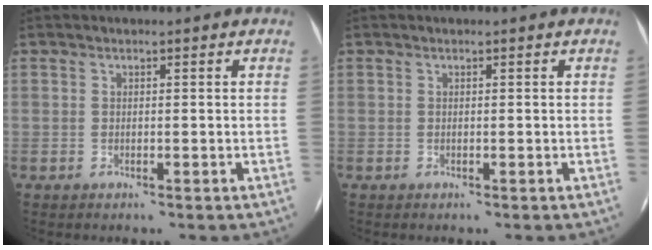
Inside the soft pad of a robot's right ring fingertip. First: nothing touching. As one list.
[{"total": 0.0}]